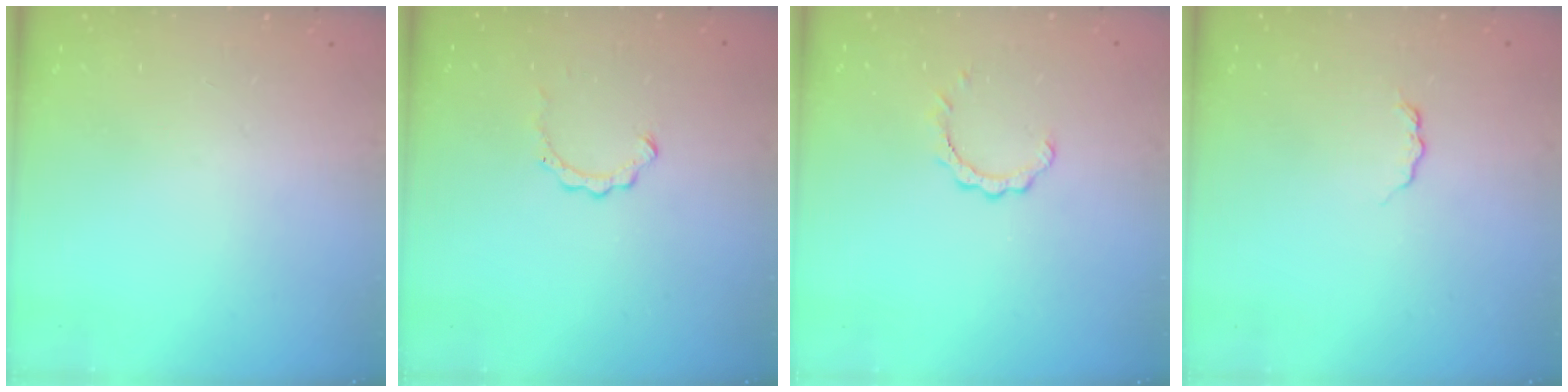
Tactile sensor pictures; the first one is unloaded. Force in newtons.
{"total": 2.6, "press": 2.6, "slide": 0.3}
{"total": 3.7, "press": 3.7, "slide": 0.4}
{"total": 3.7, "press": 3.6, "slide": 0.4}